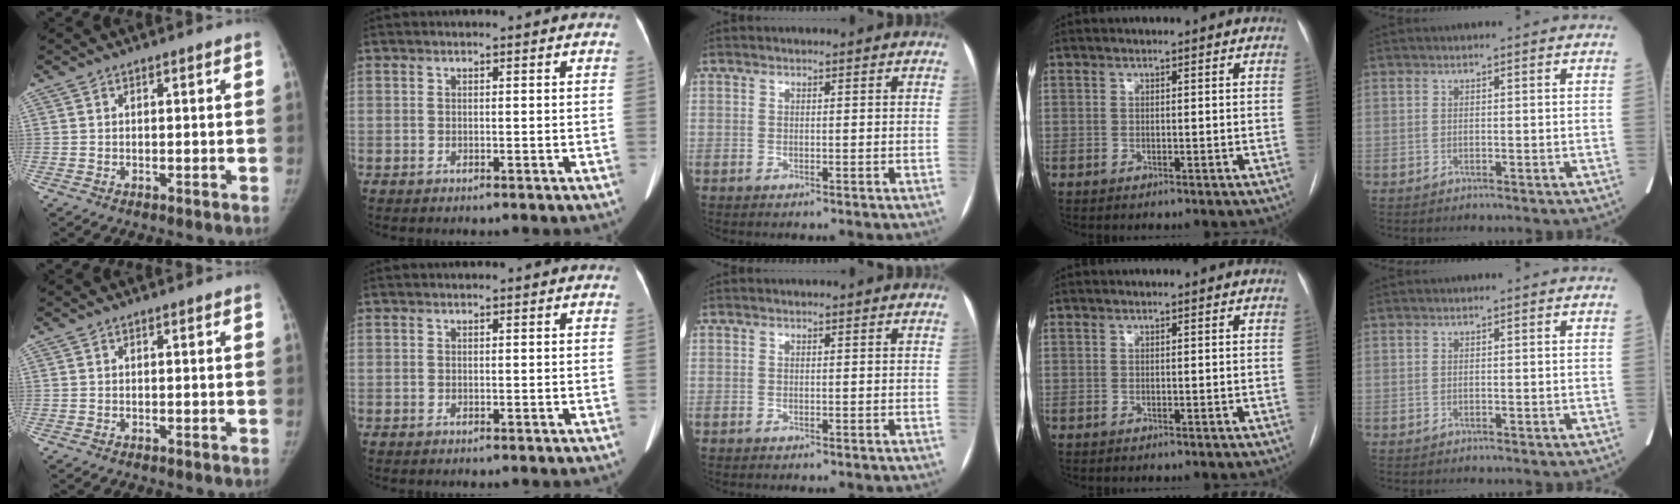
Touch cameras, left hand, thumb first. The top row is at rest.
{}